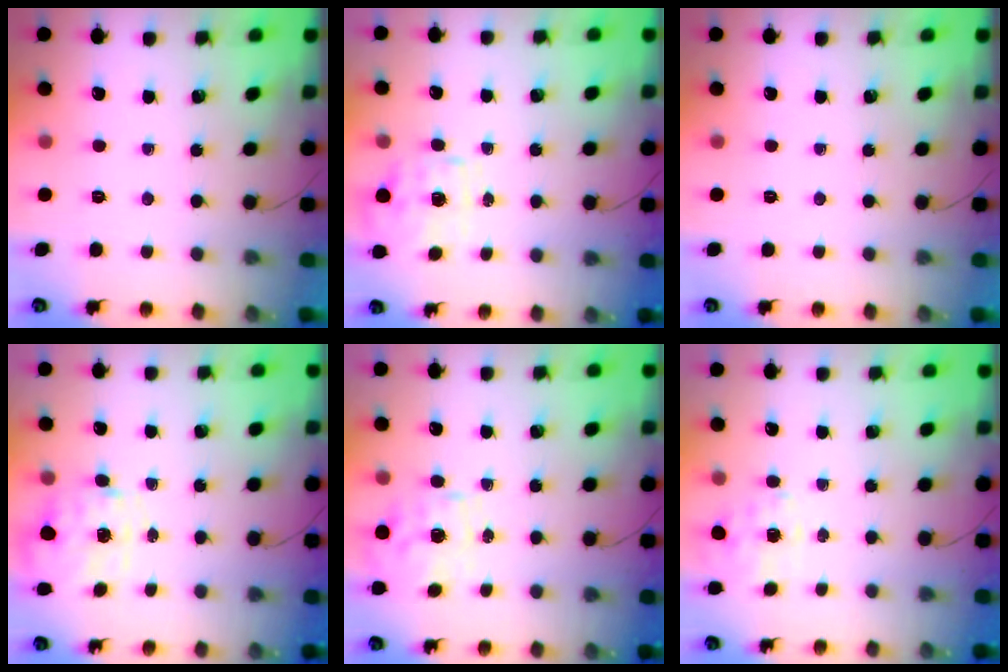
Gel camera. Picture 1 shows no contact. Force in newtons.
{"total": 1.7, "press": 1.6, "slide": 0.5}
{"total": 0.0}
{"total": 2.7, "press": 2.6, "slide": 0.8}
{"total": 1.0, "press": 0.8, "slide": 0.6}
{"total": 2.2, "press": 2.1, "slide": 0.7}